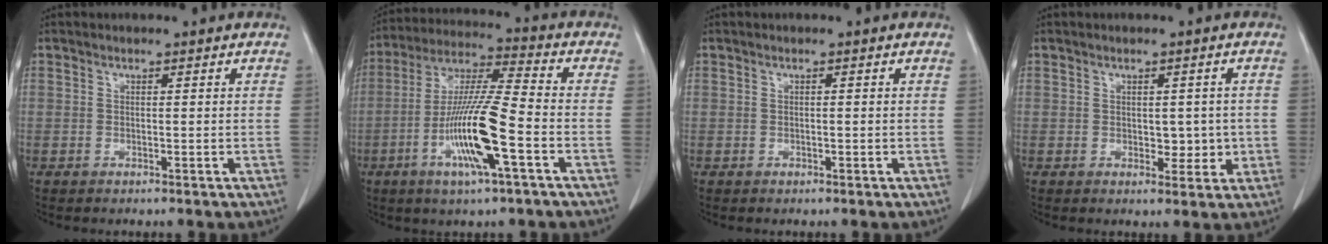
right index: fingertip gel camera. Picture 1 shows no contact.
{"total": 14.9, "force": [-5.0, 1.1, 14.0], "torque": [-0.280, -0.009, -0.095]}
{"total": 0.6, "force": [0.0, 0.5, 0.4], "torque": [-0.008, 0.001, 0.001]}
{"total": 4.7, "force": [-0.3, 2.9, 3.8], "torque": [-0.049, 0.009, 0.007]}